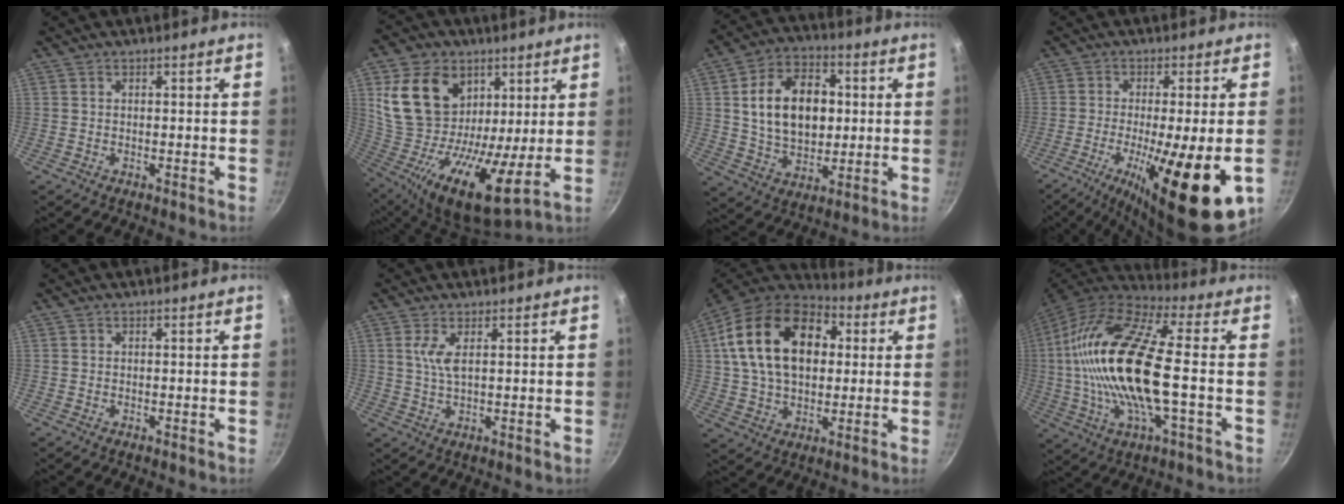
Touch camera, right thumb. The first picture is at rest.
{"total": 22.2, "force": [8.1, 14.5, 14.6], "torque": [-0.270, -0.033, 0.141]}
{"total": 16.9, "force": [2.3, 11.5, 12.1], "torque": [-0.169, 0.008, 0.037]}
{"total": 18.0, "force": [-5.1, 4.0, 16.8], "torque": [-0.270, -0.013, -0.076]}
{"total": 0.0}
{"total": 3.8, "force": [1.3, 1.1, 3.4], "torque": [-0.076, -0.007, 0.028]}
{"total": 22.9, "force": [5.3, 15.1, 16.3], "torque": [-0.262, 0.015, 0.079]}
{"total": 23.4, "force": [-0.5, 7.9, 22.0], "torque": [-0.435, 0.022, -0.024]}